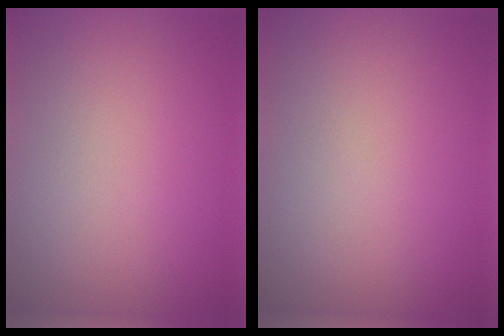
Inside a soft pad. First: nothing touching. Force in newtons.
{"total": 0.0}